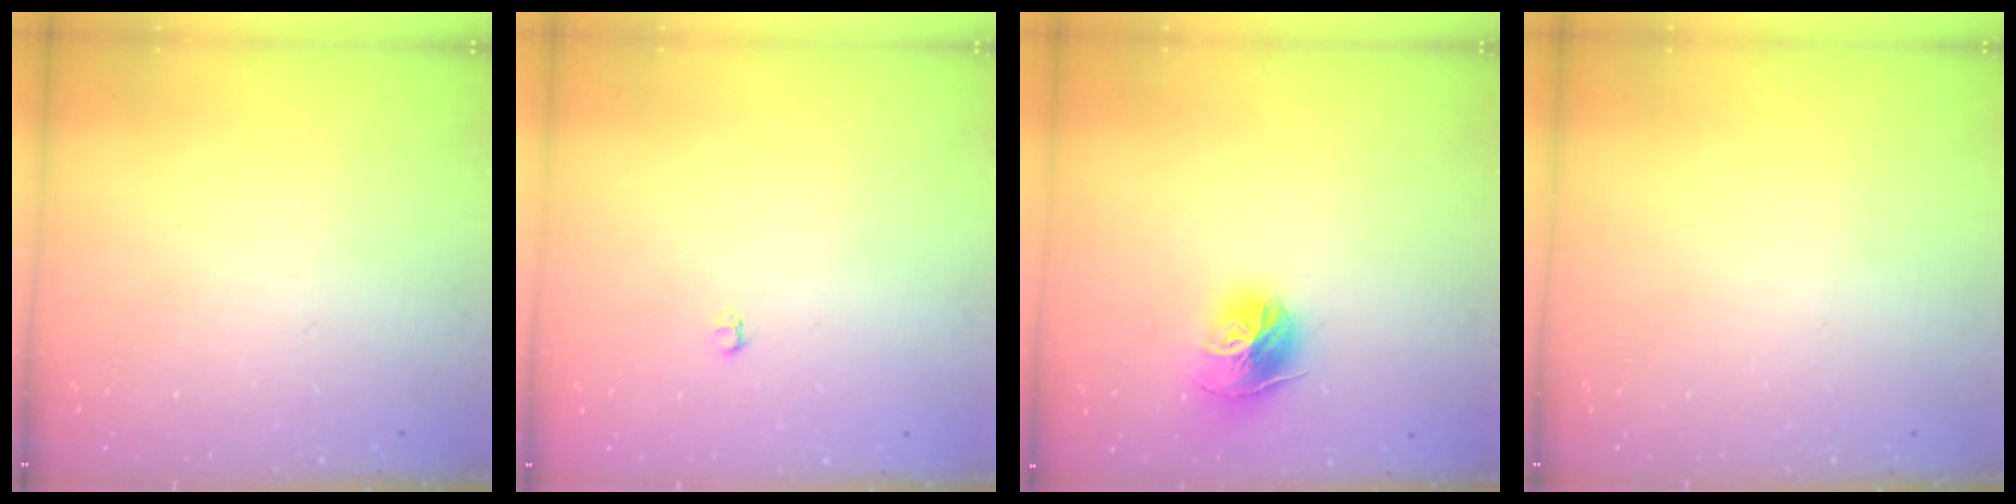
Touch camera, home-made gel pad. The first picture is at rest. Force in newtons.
{"total": 2.6, "press": 2.6, "slide": 0.4}
{"total": 12.5, "press": 12.4, "slide": 1.3}
{"total": 0.0}